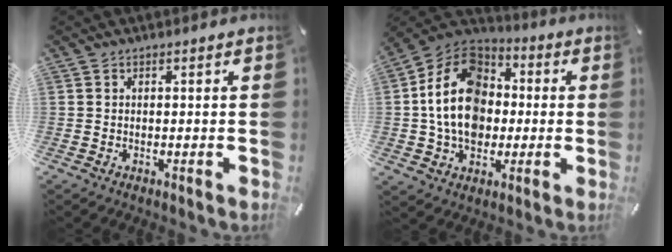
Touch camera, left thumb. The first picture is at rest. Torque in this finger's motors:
{"motor_torque": [1.63, 1.50, 0.98, -0.51, 0.75]}